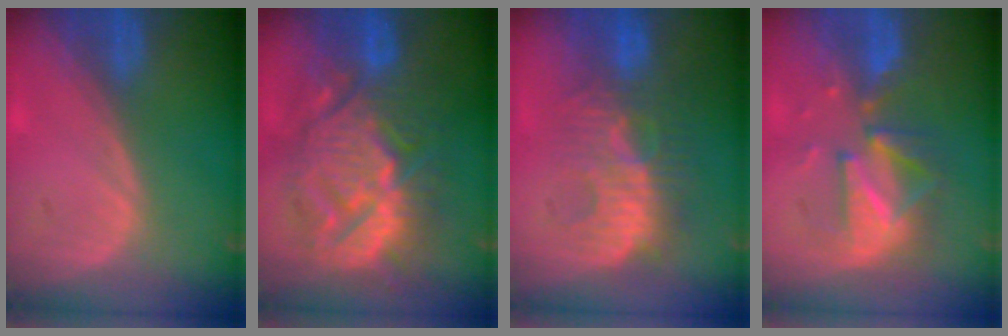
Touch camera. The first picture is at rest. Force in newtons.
{"total": 13.9, "press": 13.9, "slide": 1.3}
{"total": 9.0, "press": 8.9, "slide": 1.7}
{"total": 7.9, "press": 7.9, "slide": 0.6}